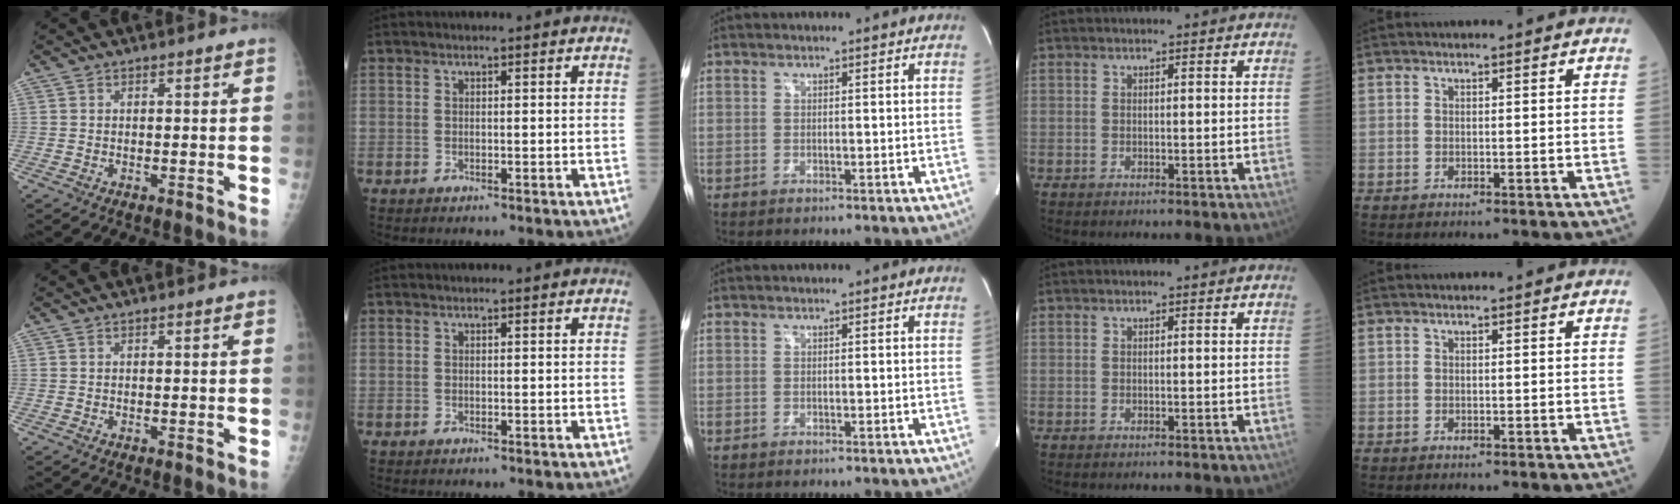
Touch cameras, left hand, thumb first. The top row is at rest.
{}